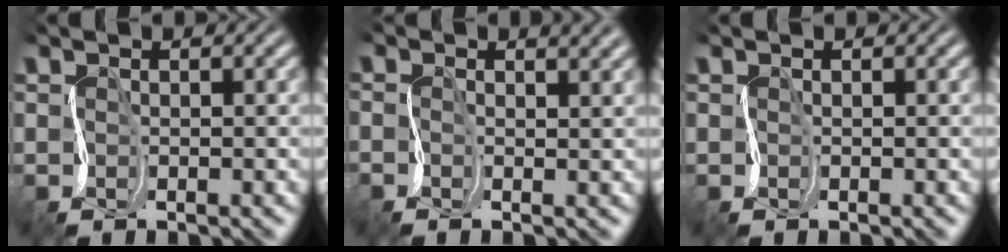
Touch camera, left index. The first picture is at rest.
{"total": 2.8, "force": [0.9, 1.5, 2.2], "torque": [-0.013, 0.008, -0.005]}
{"total": 0.0}